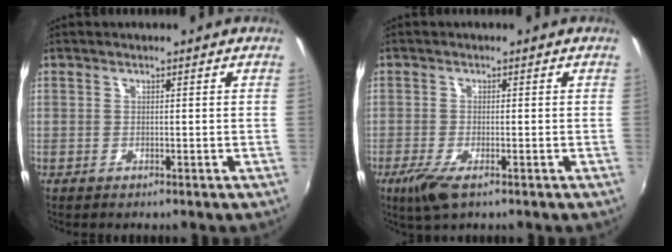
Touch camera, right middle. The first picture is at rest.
{"total": 5.0, "force": [-2.9, 1.3, 3.9], "torque": [-0.089, -0.018, -0.055]}